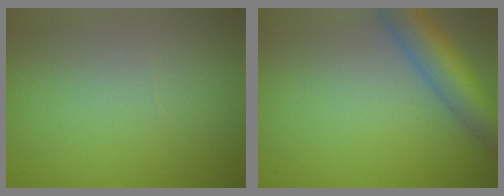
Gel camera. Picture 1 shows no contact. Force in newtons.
{"total": 6.9, "press": 6.9, "slide": 0.2}